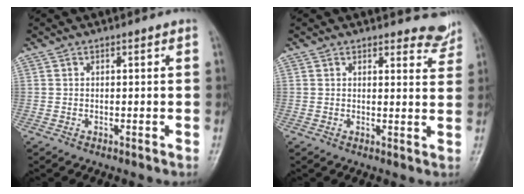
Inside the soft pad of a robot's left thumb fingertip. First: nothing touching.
{"total": 4.5, "force": [4.2, 1.4, 0.4], "torque": [0.021, -0.035, 0.037]}